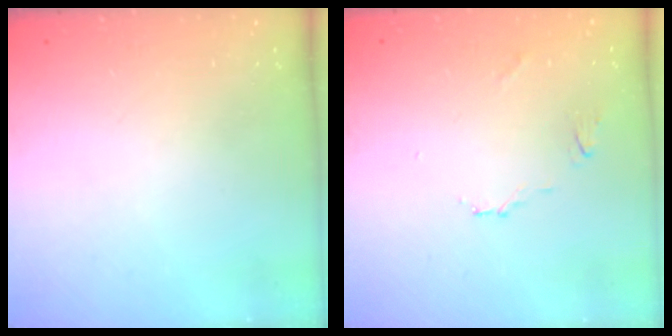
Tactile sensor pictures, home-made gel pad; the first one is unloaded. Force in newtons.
{"total": 3.2, "press": 3.1, "slide": 0.6}